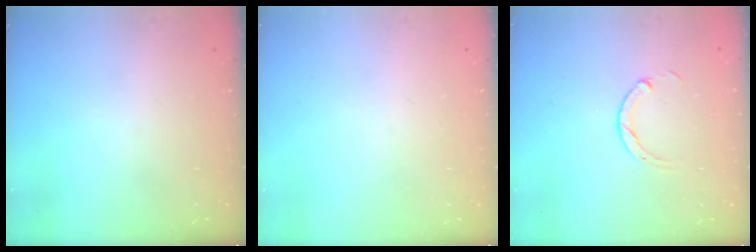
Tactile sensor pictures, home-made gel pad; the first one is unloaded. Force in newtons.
{"total": 0.0}
{"total": 3.0, "press": 2.9, "slide": 0.4}